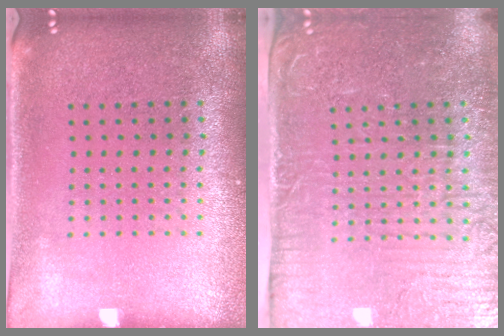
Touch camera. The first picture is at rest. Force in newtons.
{"total": 5.2, "press": 4.5, "slide": 2.7}